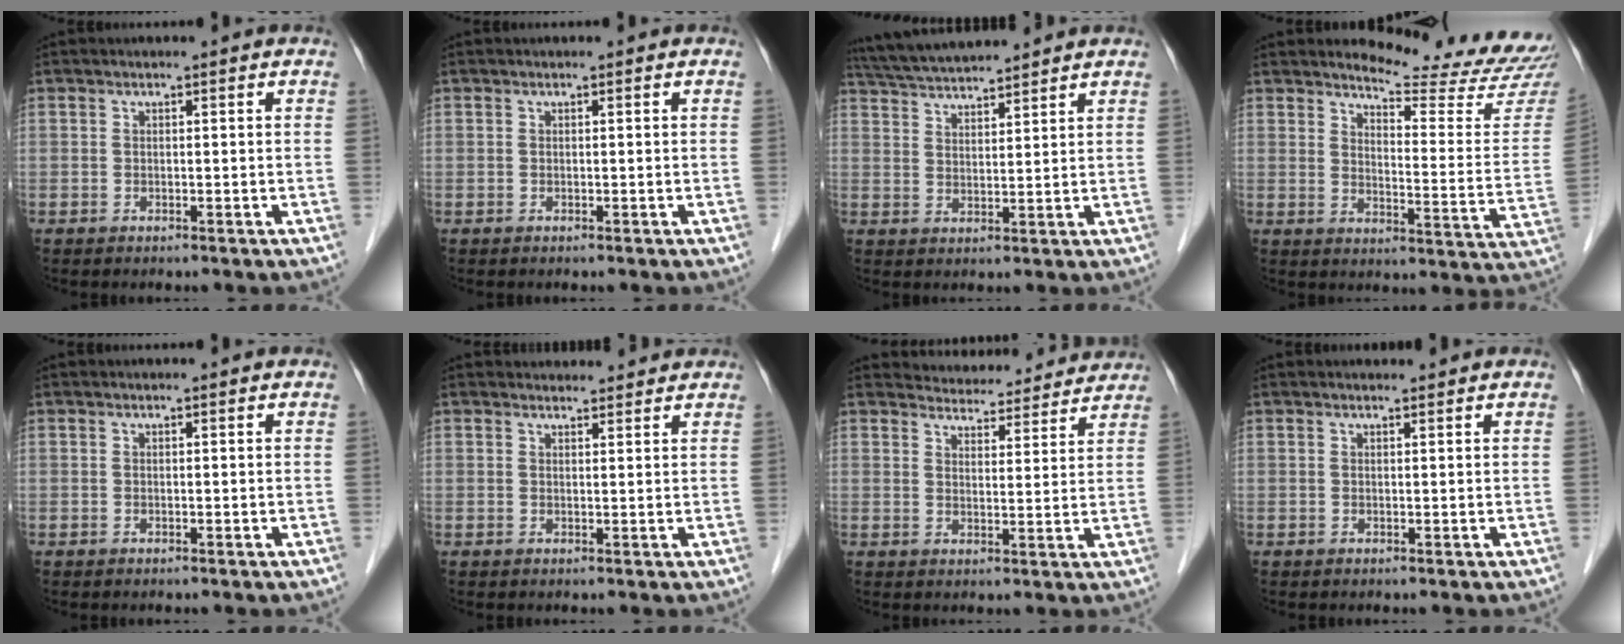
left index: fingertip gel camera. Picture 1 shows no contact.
{"total": 0.0}
{"total": 9.5, "force": [9.0, 0.3, 3.2], "torque": [-0.067, 0.031, 0.157]}
{"total": 17.9, "force": [17.3, 1.1, 4.4], "torque": [-0.052, -0.116, 0.196]}
{"total": 0.0}
{"total": 3.9, "force": [3.8, 1.0, 0.2], "torque": [-0.005, 0.016, 0.047]}
{"total": 10.2, "force": [9.9, 2.2, 0.9], "torque": [0.001, 0.009, 0.119]}
{"total": 1.1, "force": [1.1, 0.0, 0.2], "torque": [-0.009, 0.006, 0.020]}